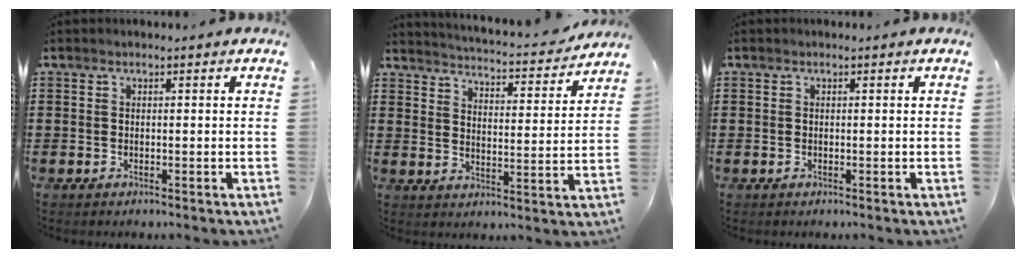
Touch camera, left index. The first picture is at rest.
{"total": 3.8, "force": [3.8, -0.4, 0.6], "torque": [-0.035, -0.034, 0.058]}
{"total": 0.0}